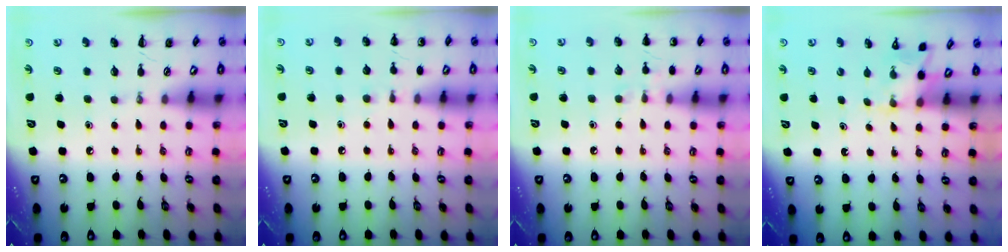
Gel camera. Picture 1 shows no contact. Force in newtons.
{"total": 4.9, "press": 4.7, "slide": 1.5}
{"total": 5.3, "press": 5.0, "slide": 1.8}
{"total": 2.2, "press": 2.1, "slide": 0.7}